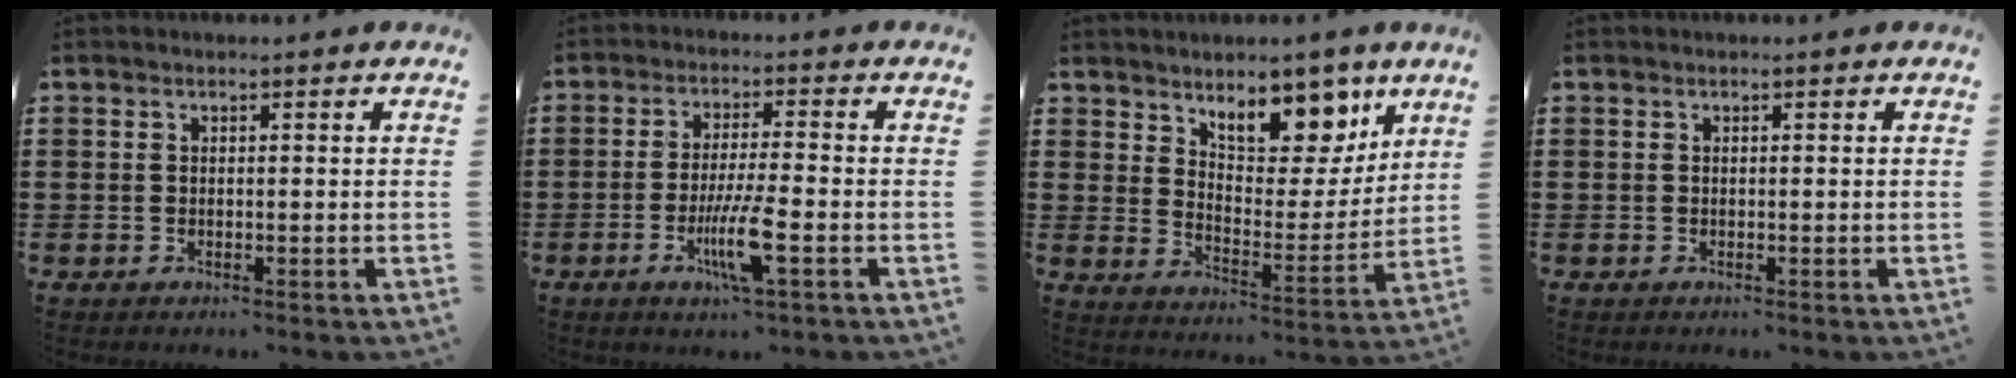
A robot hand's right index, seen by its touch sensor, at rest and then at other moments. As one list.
[{"total": 7.5, "force": [-2.8, 0.8, 6.9], "torque": [-0.137, -0.018, -0.053]}, {"total": 11.3, "force": [8.6, 5.0, 5.4], "torque": [-0.092, -0.046, 0.154]}, {"total": 0.0}]